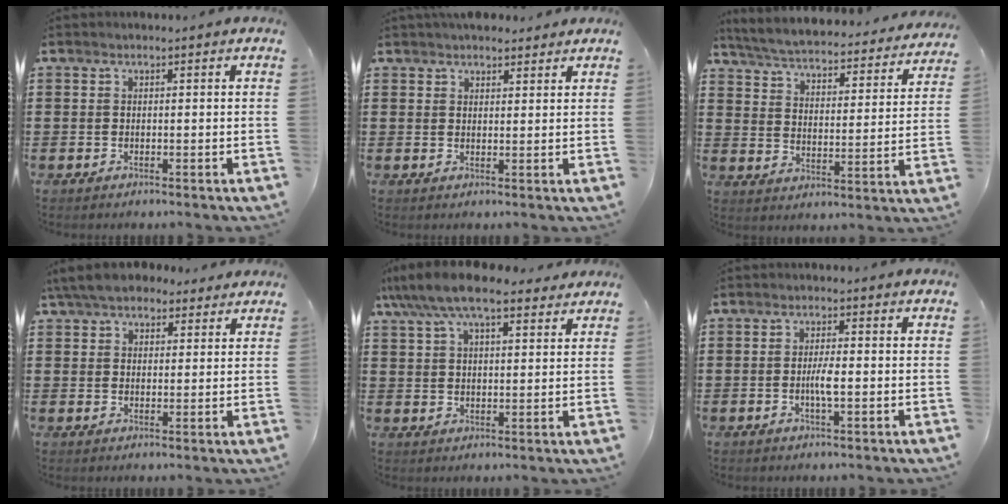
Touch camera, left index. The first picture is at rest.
{"total": 3.2, "force": [2.9, 1.1, 0.7], "torque": [-0.012, -0.004, 0.054]}
{"total": 4.3, "force": [4.2, -0.3, 0.9], "torque": [-0.042, -0.036, 0.065]}
{"total": 5.9, "force": [4.9, 2.3, 2.3], "torque": [-0.062, 0.000, 0.093]}
{"total": 9.2, "force": [7.3, 2.6, 4.9], "torque": [-0.116, -0.010, 0.134]}
{"total": 3.1, "force": [-0.6, 0.5, 3.0], "torque": [-0.062, -0.003, -0.014]}